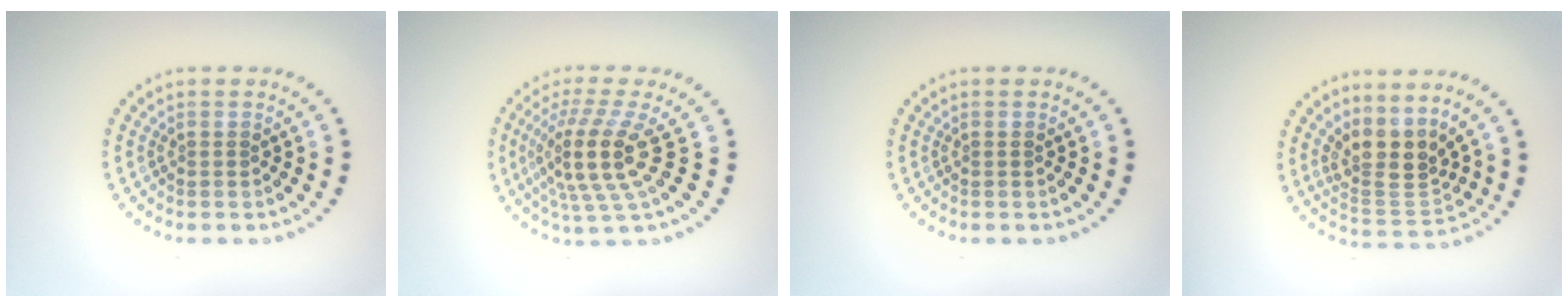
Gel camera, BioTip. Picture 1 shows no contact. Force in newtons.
{"total": 5.2, "press": 3.7, "slide": 3.6}
{"total": 0.0}
{"total": 3.8, "press": 2.9, "slide": 2.4}